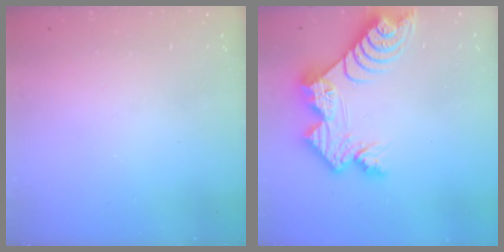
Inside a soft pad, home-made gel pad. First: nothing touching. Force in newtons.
{"total": 13.9, "press": 13.9, "slide": 1.0}